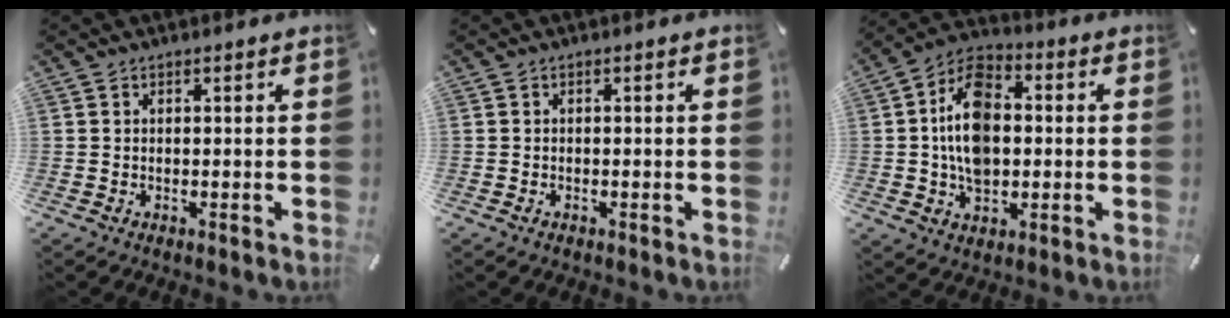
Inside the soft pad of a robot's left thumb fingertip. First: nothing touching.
{"total": 0.6, "force": [-0.4, 0.3, 0.3], "torque": [-0.006, -0.001, -0.008]}
{"total": 13.0, "force": [-0.1, 9.1, 9.3], "torque": [-0.195, 0.008, -0.003]}